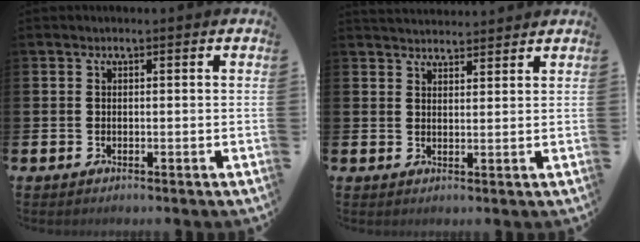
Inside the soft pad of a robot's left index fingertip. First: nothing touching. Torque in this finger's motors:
{"motor_torque": [0.36, -1.16, -0.05, 0.03]}